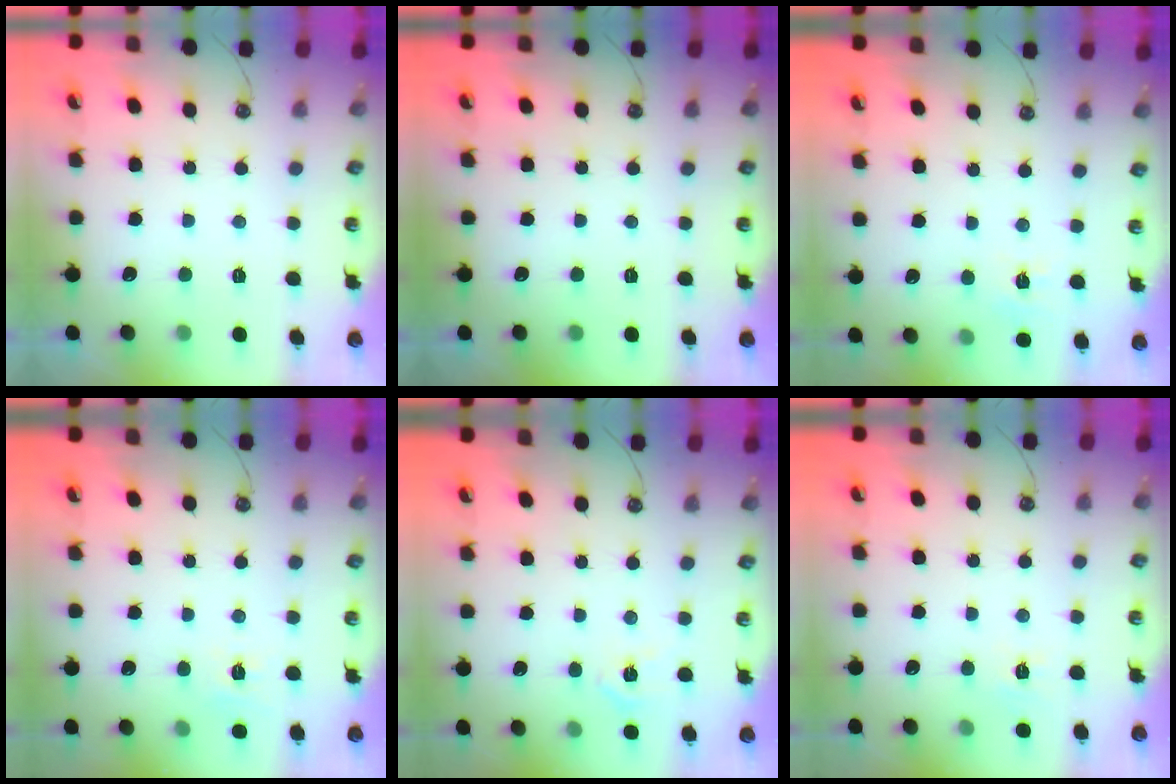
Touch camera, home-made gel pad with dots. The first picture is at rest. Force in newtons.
{"total": 0.0}
{"total": 5.9, "press": 5.9, "slide": 0.7}
{"total": 6.0, "press": 5.9, "slide": 0.5}
{"total": 4.5, "press": 4.5, "slide": 0.5}
{"total": 6.3, "press": 6.3, "slide": 0.6}